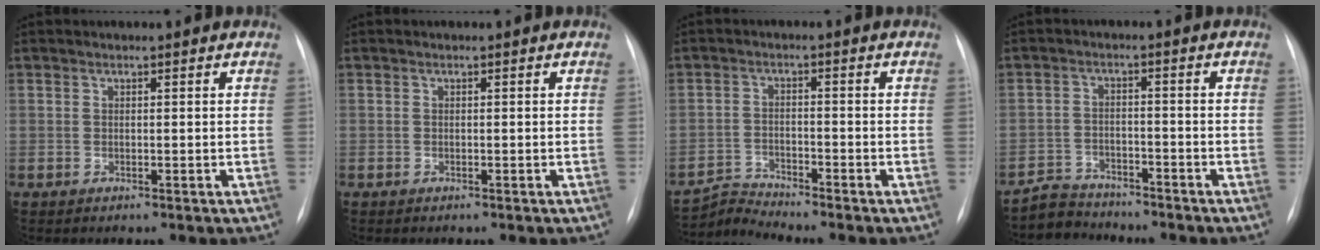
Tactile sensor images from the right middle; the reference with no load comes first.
{"total": 0.0}
{"total": 4.2, "force": [-3.6, -1.3, -1.6], "torque": [0.026, -0.012, -0.068]}
{"total": 5.1, "force": [-4.8, 1.5, -0.7], "torque": [0.012, -0.001, -0.086]}